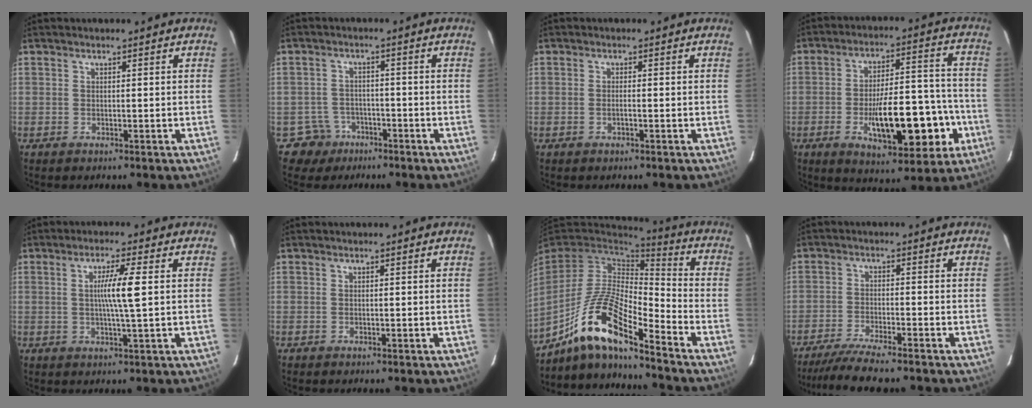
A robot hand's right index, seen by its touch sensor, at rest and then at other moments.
{"total": 4.7, "force": [-2.6, 3.9, -0.7], "torque": [0.014, 0.013, -0.039]}
{"total": 1.0, "force": [-0.3, 0.1, 1.0], "torque": [-0.019, 0.001, -0.006]}
{"total": 16.9, "force": [-5.3, 5.3, 15.1], "torque": [-0.231, 0.017, -0.070]}
{"total": 5.7, "force": [0.6, -0.7, 5.6], "torque": [-0.101, -0.003, 0.012]}
{"total": 0.0}
{"total": 14.8, "force": [-10.3, 2.6, 10.4], "torque": [-0.206, 0.011, -0.186]}
{"total": 9.8, "force": [-8.5, 0.3, 4.9], "torque": [-0.076, -0.024, -0.137]}